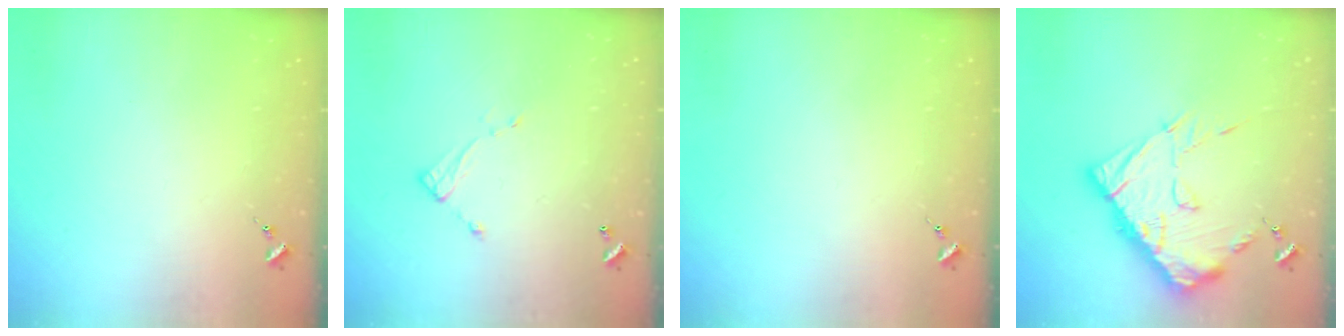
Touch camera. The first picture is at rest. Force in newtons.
{"total": 5.0, "press": 4.9, "slide": 0.2}
{"total": 0.0}
{"total": 18.5, "press": 18.5, "slide": 1.8}